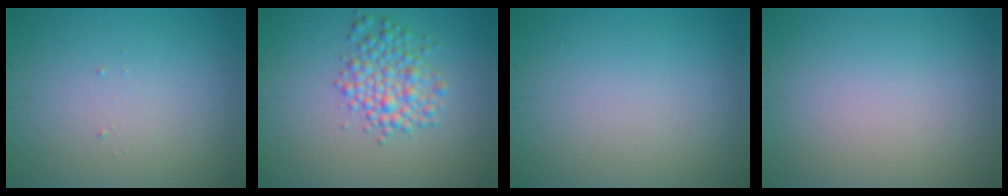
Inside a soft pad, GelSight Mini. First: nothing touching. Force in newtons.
{"total": 3.6, "press": 3.6, "slide": 0.1}
{"total": 0.0}
{"total": 0.0}